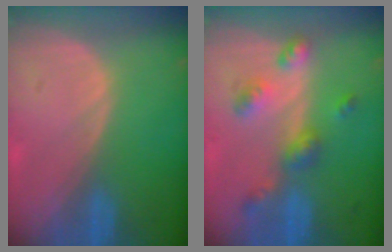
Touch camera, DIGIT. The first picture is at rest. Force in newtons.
{"total": 6.3, "press": 5.6, "slide": 3.0}